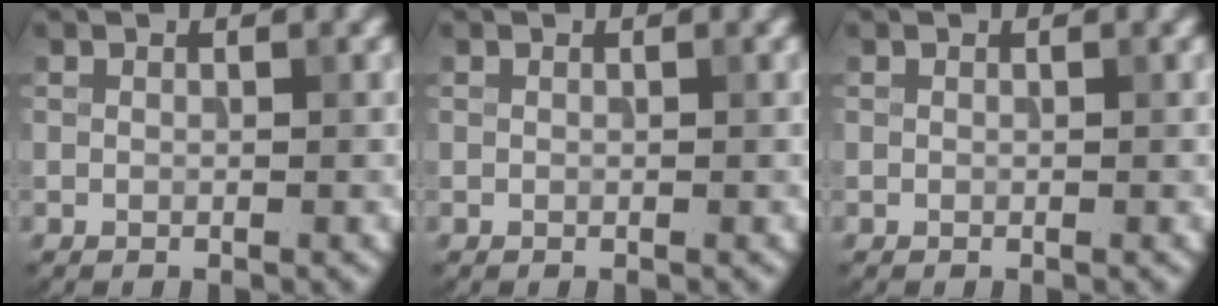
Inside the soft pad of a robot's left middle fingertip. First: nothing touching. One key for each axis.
{"total": 0.0}
{"total": 0.0}